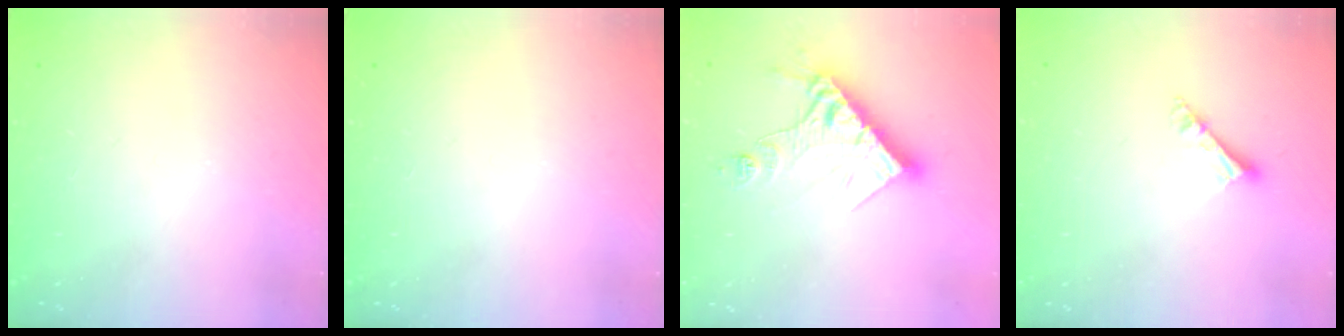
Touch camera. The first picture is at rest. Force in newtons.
{"total": 0.0}
{"total": 14.0, "press": 13.9, "slide": 1.7}
{"total": 4.1, "press": 4.1, "slide": 0.2}